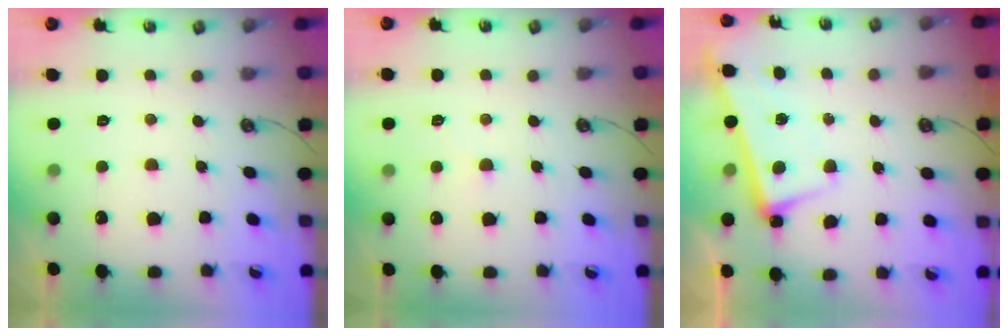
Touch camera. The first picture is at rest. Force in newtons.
{"total": 0.5, "press": 0.5, "slide": 0.2}
{"total": 2.6, "press": 2.4, "slide": 0.9}